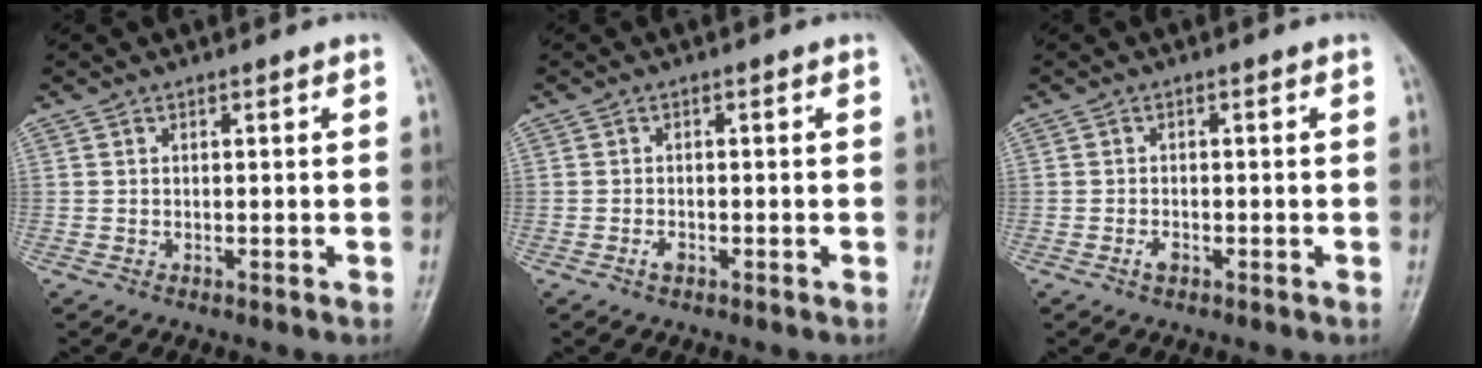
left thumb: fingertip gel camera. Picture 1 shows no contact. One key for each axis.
{"total": 1.3, "fx": -0.9, "fy": 0.7, "fz": 0.7, "tx": -0.014, "ty": 0.005, "tz": -0.019}
{"total": 1.5, "fx": -1.0, "fy": 0.7, "fz": 0.8, "tx": -0.016, "ty": 0.005, "tz": -0.020}